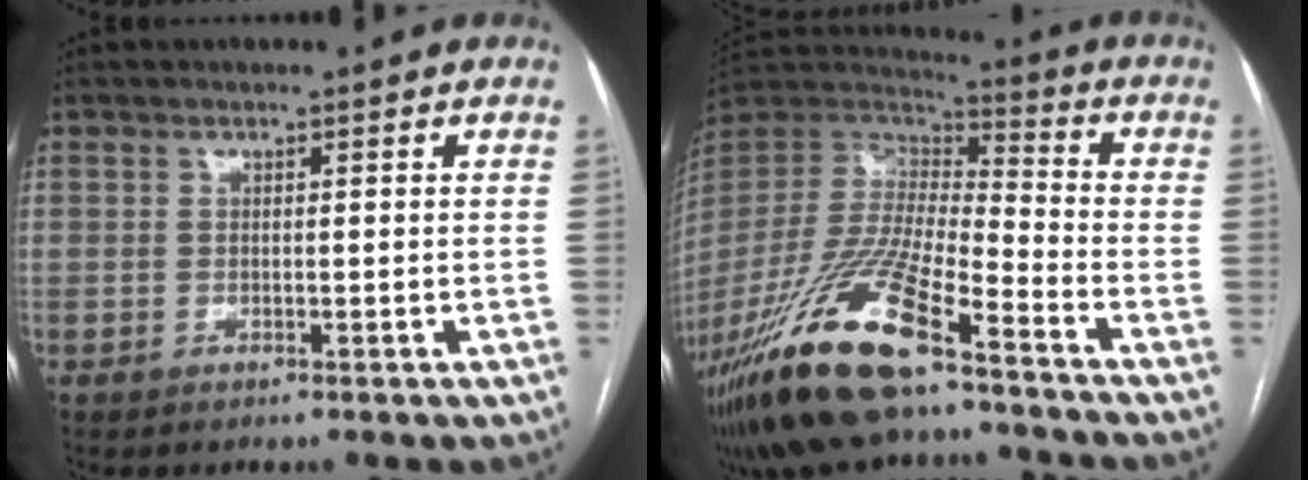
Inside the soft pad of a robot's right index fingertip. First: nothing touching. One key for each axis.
{"total": 23.2, "fx": -15.1, "fy": 4.3, "fz": 17.0, "tx": -0.383, "ty": -0.053, "tz": -0.285}